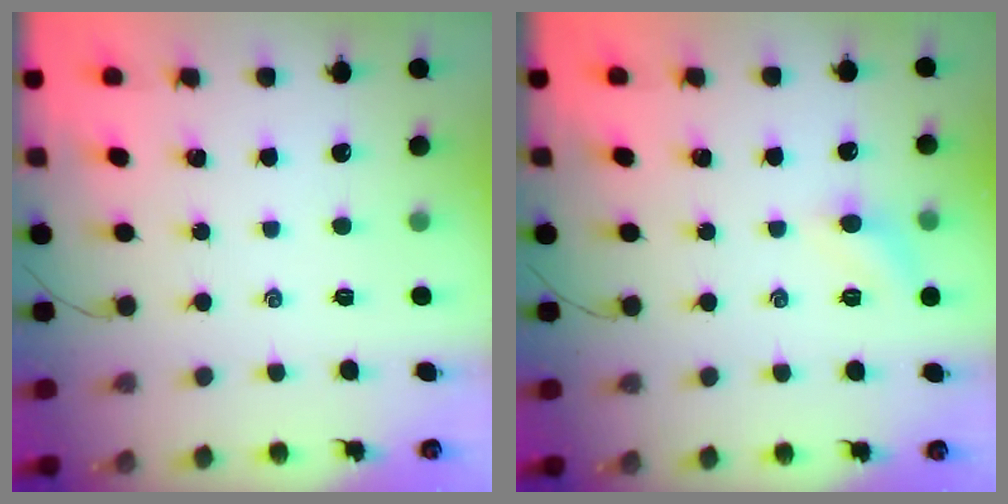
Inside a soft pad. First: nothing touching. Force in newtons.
{"total": 7.1, "press": 6.9, "slide": 1.4}